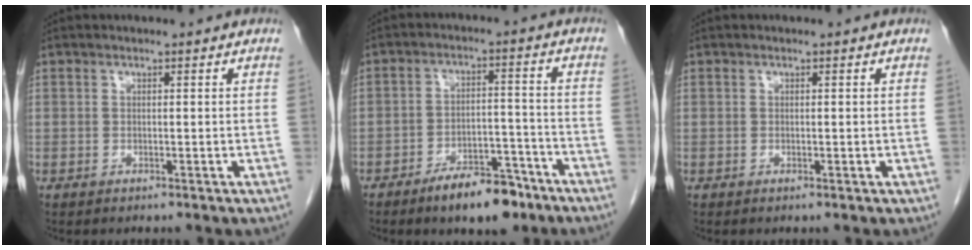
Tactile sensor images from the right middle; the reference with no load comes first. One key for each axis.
{"total": 8.7, "fx": -6.2, "fy": 3.2, "fz": 5.0, "tx": -0.074, "ty": 0.007, "tz": -0.099}
{"total": 0.0}